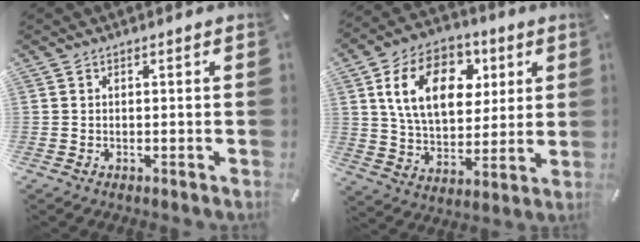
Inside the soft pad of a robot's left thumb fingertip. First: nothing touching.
{"total": 17.3, "force": [5.6, 12.0, 11.1], "torque": [-0.199, 0.001, 0.099]}